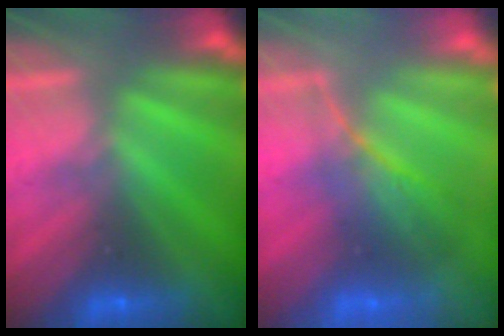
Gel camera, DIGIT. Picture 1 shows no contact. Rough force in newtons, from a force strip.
{"total": 2.3}